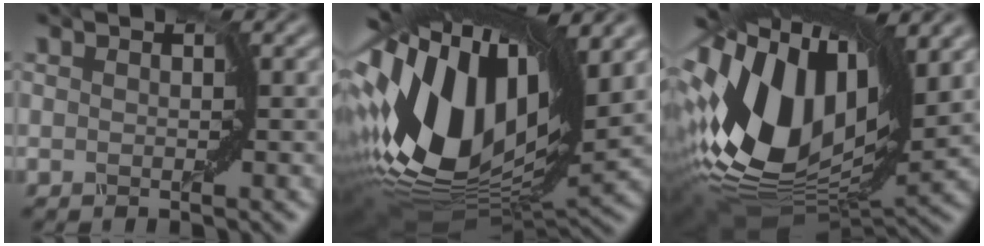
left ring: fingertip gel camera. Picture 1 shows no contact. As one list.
[{"total": 15.6, "force": [1.6, 7.8, 13.5], "torque": [-0.275, 0.010, 0.030]}, {"total": 14.8, "force": [2.3, 8.2, 12.1], "torque": [-0.269, 0.005, 0.051]}]